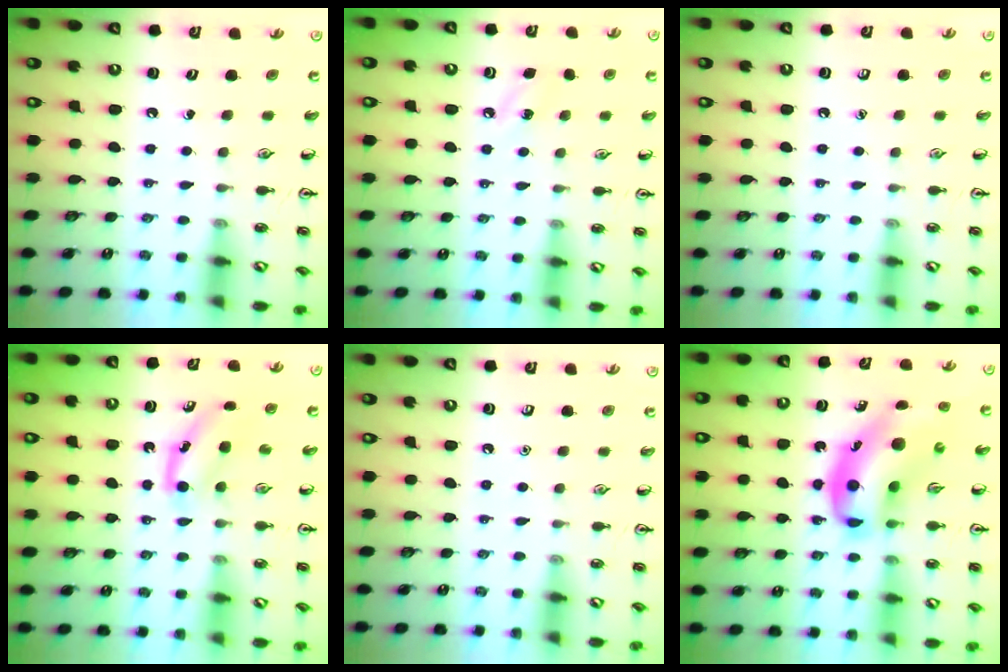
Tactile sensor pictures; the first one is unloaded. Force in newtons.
{"total": 5.0, "press": 4.6, "slide": 1.8}
{"total": 0.0}
{"total": 3.9, "press": 3.8, "slide": 0.9}
{"total": 0.0}
{"total": 12.7, "press": 12.3, "slide": 3.3}